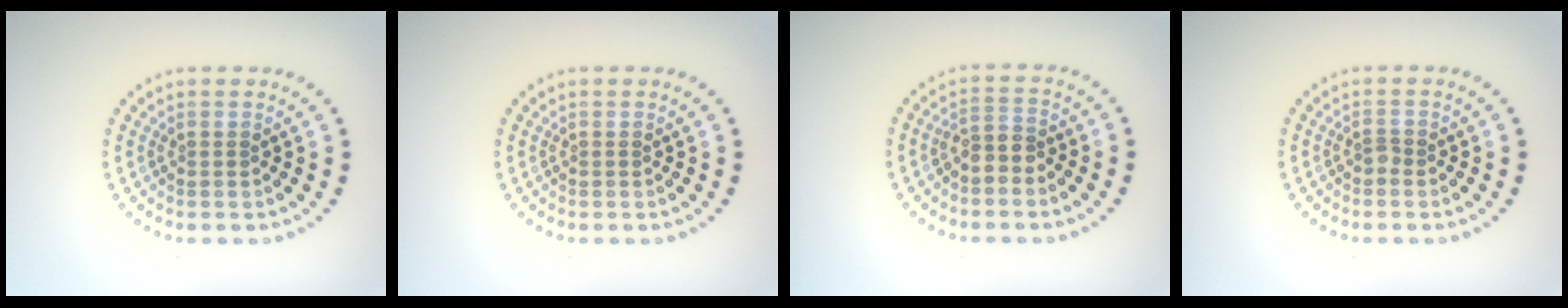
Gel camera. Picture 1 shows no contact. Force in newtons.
{"total": 0.0}
{"total": 2.2, "press": 1.8, "slide": 1.2}
{"total": 0.8, "press": 0.6, "slide": 0.6}